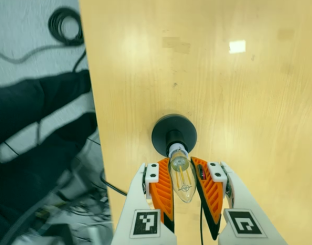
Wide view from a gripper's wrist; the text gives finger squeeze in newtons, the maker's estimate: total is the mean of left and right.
{"total": 18.7, "left": 18.6, "right": 18.9}